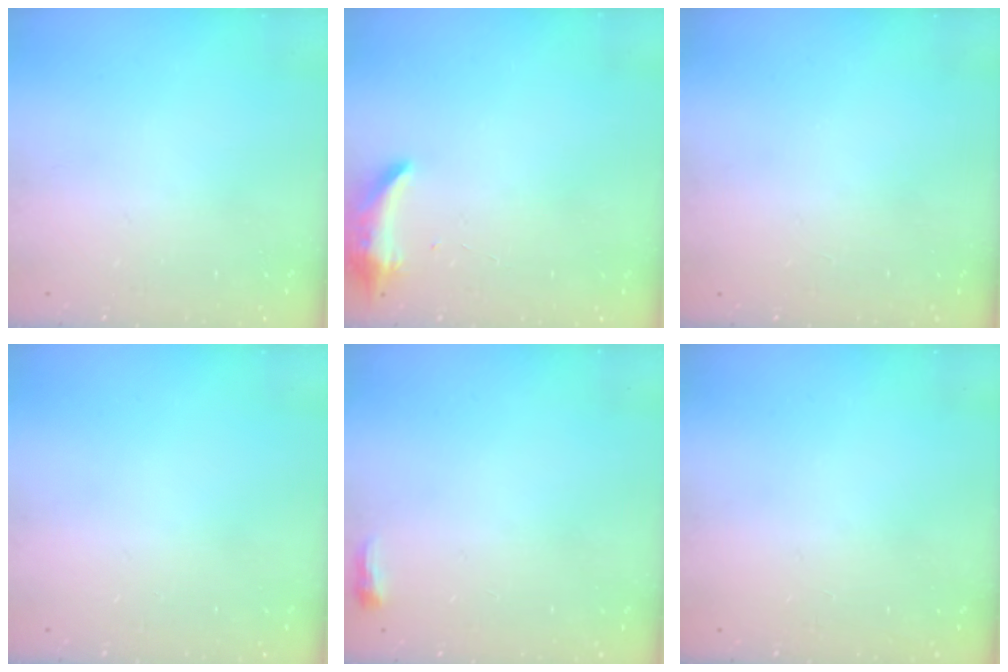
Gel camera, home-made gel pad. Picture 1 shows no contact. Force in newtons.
{"total": 7.7, "press": 7.6, "slide": 0.7}
{"total": 0.0}
{"total": 0.0}
{"total": 3.4, "press": 3.3, "slide": 0.8}
{"total": 0.0}